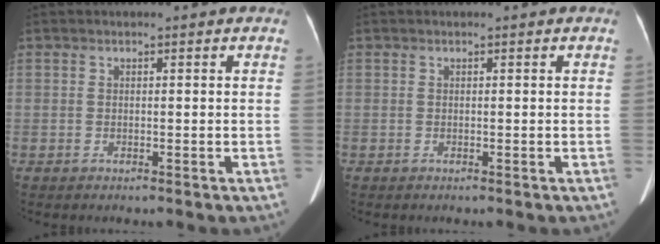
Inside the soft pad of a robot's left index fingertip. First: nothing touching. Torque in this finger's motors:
{"motor_torque": [-0.01, 0.00, 0.05, 0.01]}